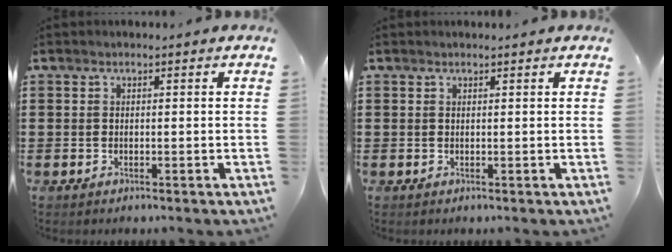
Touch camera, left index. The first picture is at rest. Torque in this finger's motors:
{"motor_torque": [-0.20, 0.45, -0.04, 0.01]}